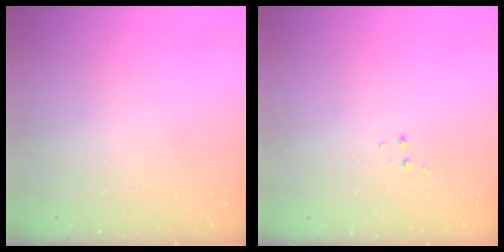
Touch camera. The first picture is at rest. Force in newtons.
{"total": 4.5, "press": 4.5, "slide": 0.4}